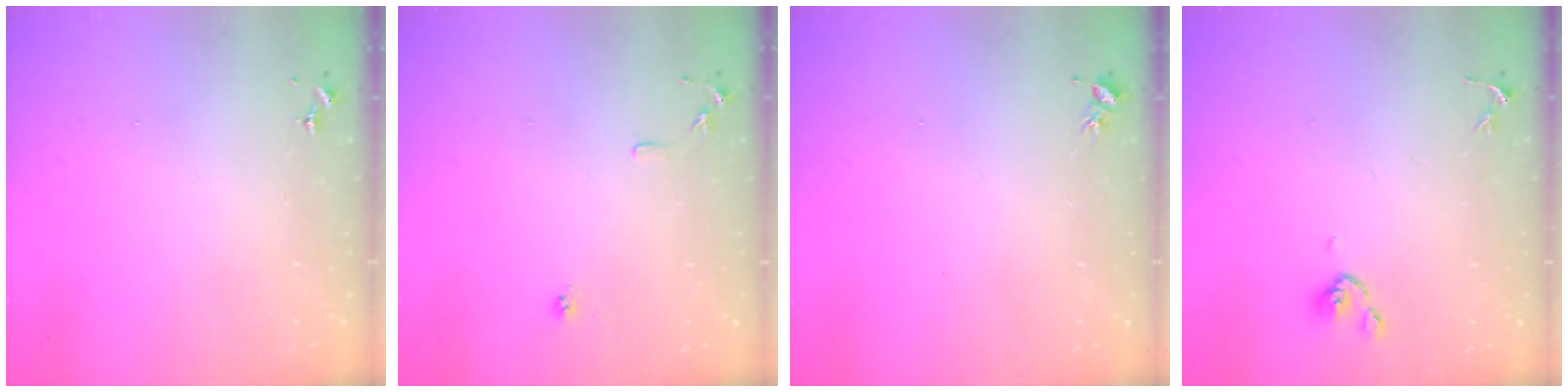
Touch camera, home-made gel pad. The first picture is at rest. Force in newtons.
{"total": 7.9, "press": 7.9, "slide": 0.8}
{"total": 3.1, "press": 3.0, "slide": 0.3}
{"total": 5.3, "press": 5.2, "slide": 0.8}